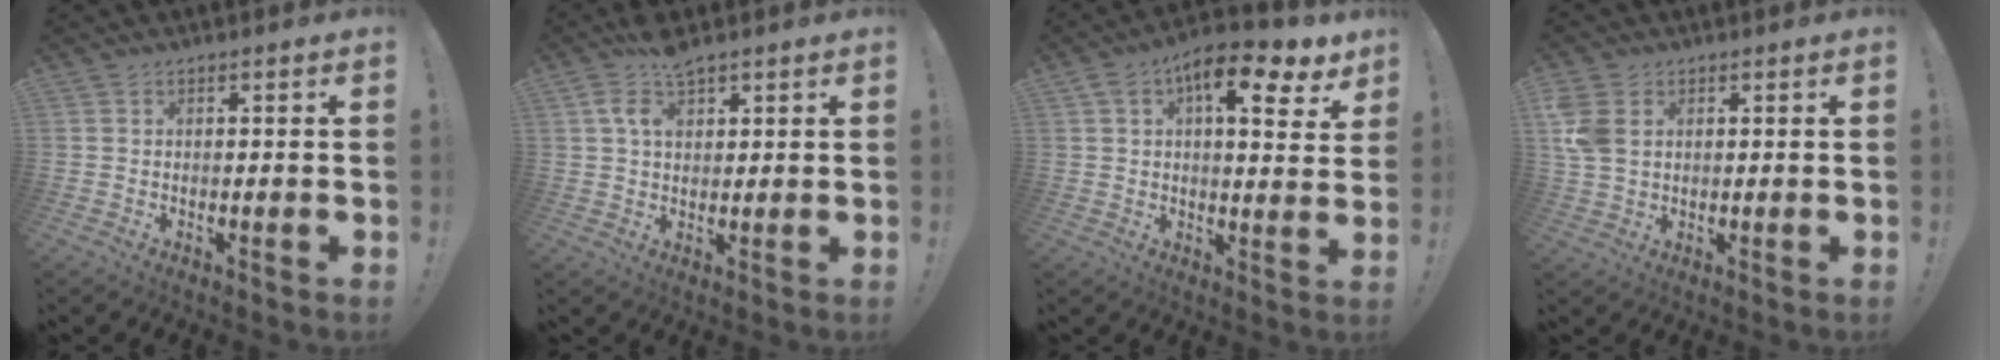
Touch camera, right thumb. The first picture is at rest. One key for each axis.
{"total": 7.5, "fx": 3.9, "fy": 3.9, "fz": 5.1, "tx": -0.091, "ty": -0.007, "tz": 0.074}
{"total": 13.2, "fx": 6.5, "fy": 5.3, "fz": 10.1, "tx": -0.138, "ty": -0.033, "tz": 0.104}
{"total": 6.9, "fx": 2.4, "fy": 4.8, "fz": 4.2, "tx": -0.092, "ty": -0.007, "tz": 0.047}